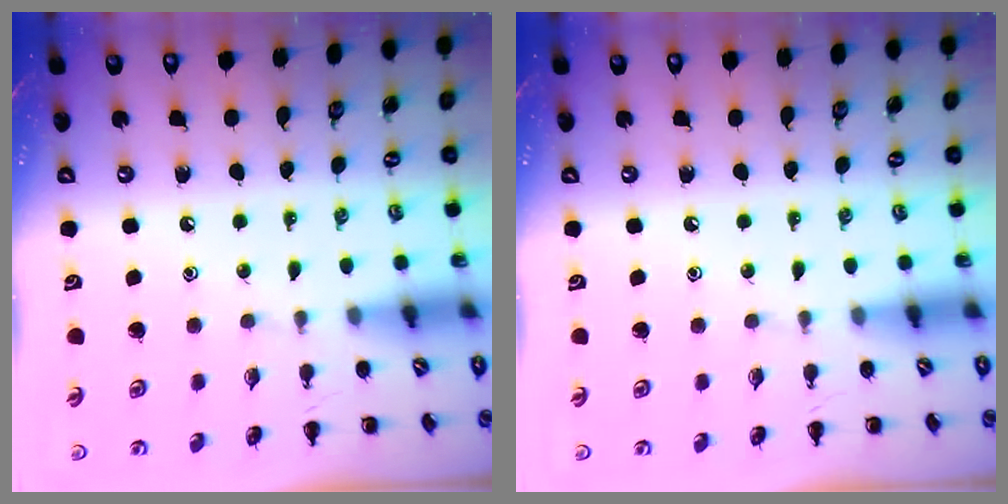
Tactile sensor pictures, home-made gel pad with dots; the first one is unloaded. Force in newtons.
{"total": 0.0}